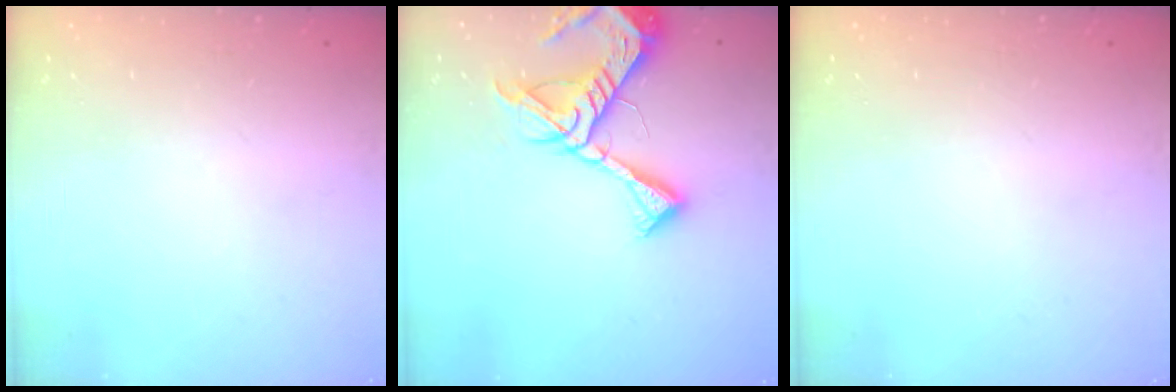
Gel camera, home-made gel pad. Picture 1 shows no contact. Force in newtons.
{"total": 15.3, "press": 15.2, "slide": 1.5}
{"total": 0.0}